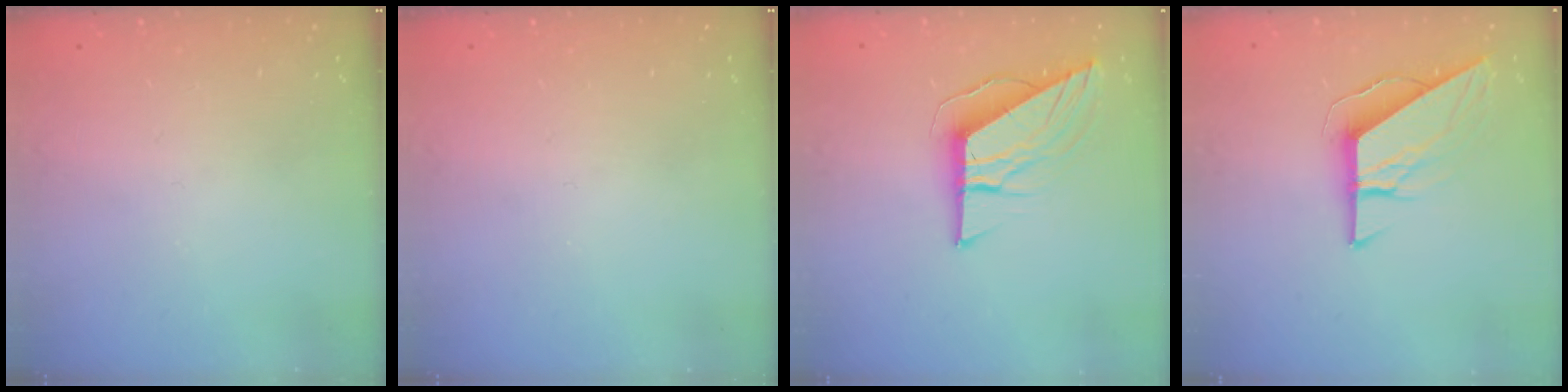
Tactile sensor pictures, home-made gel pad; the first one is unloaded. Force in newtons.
{"total": 0.0}
{"total": 9.6, "press": 9.6, "slide": 0.5}
{"total": 8.8, "press": 8.8, "slide": 0.5}